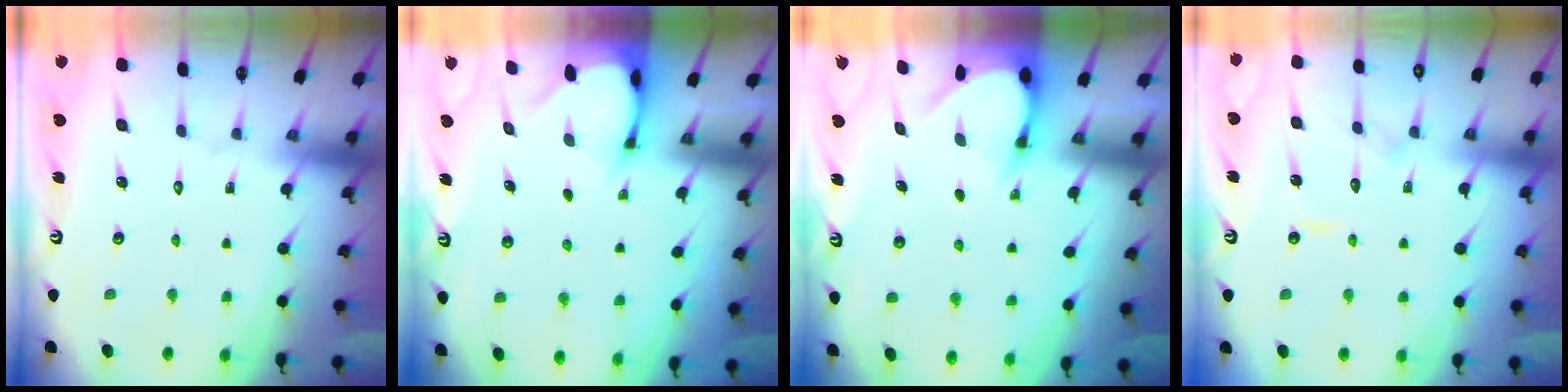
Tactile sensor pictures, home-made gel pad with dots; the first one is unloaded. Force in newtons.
{"total": 2.5, "press": 2.5, "slide": 0.1}
{"total": 3.7, "press": 3.7, "slide": 0.2}
{"total": 8.5, "press": 8.4, "slide": 0.8}